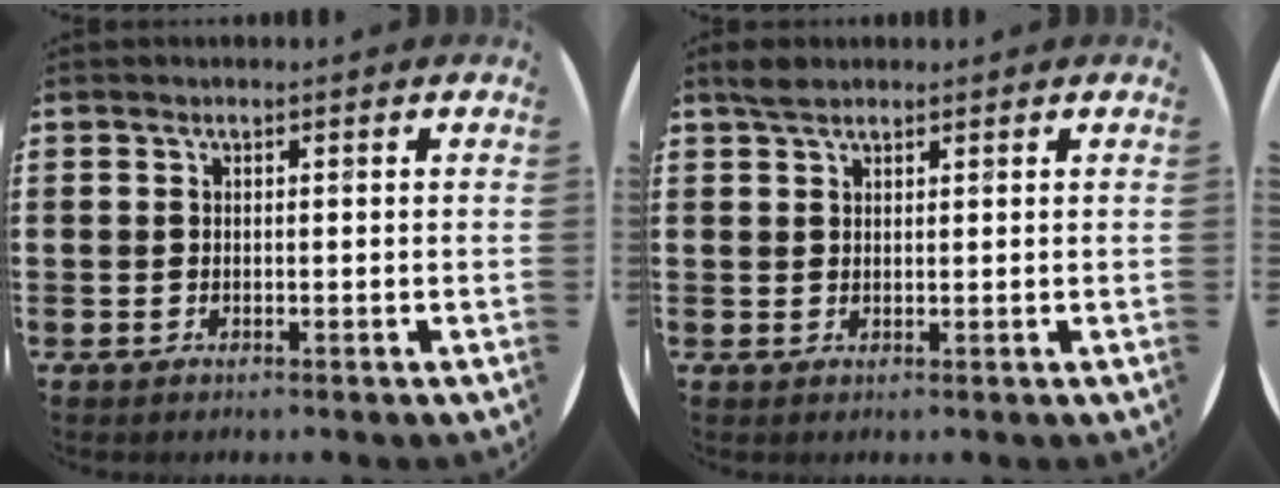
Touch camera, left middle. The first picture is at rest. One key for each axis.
{"total": 2.0, "fx": 1.6, "fy": 0.7, "fz": 0.8, "tx": -0.018, "ty": 0.006, "tz": 0.030}